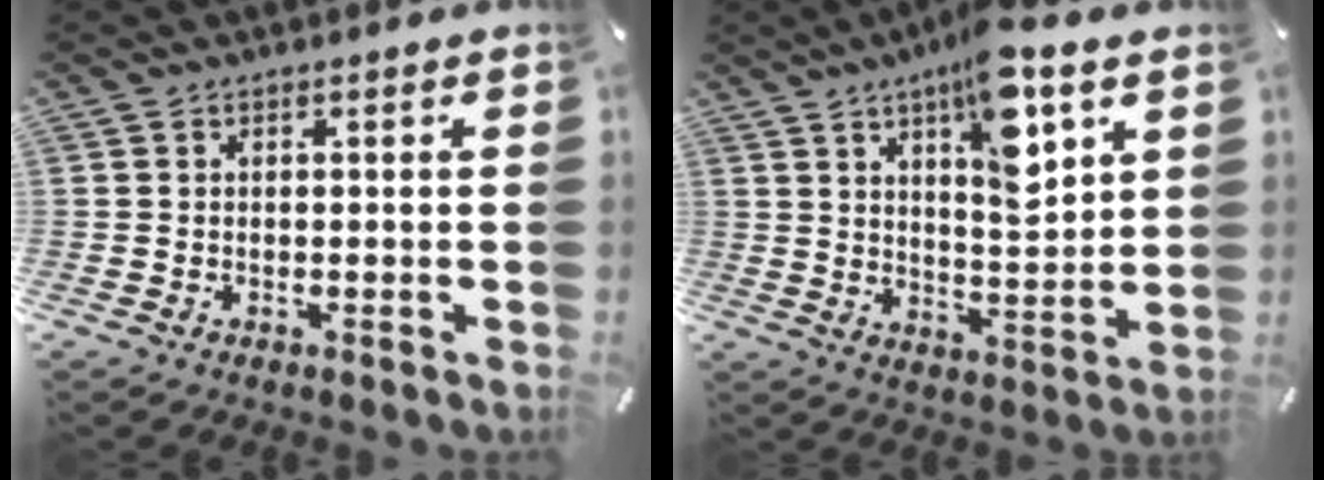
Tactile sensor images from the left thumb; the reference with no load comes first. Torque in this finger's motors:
{"motor_torque": [2.25, 2.07, 0.38, -0.18, 0.11]}